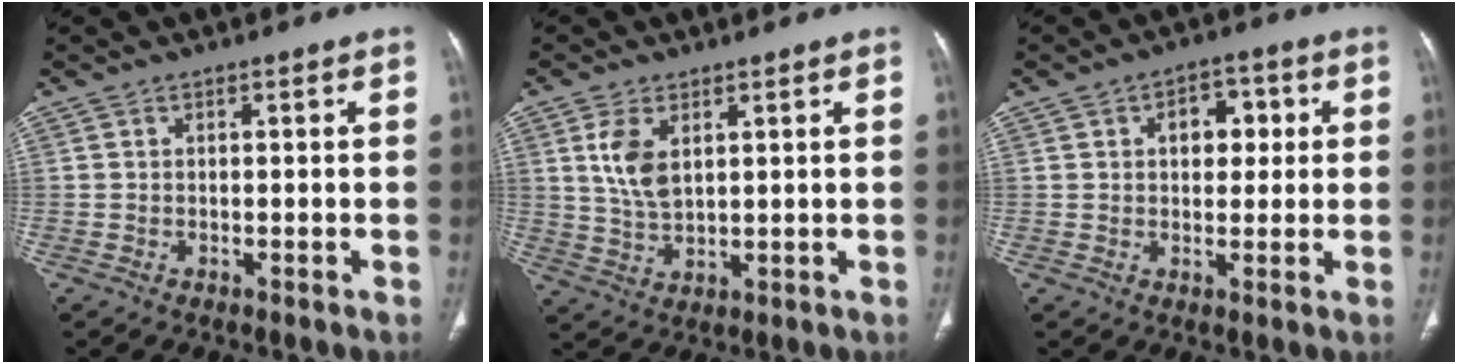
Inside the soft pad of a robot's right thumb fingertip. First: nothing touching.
{"total": 7.3, "force": [2.4, 4.1, 5.6], "torque": [-0.109, -0.008, 0.053]}
{"total": 6.9, "force": [1.4, 4.8, 4.8], "torque": [-0.034, 0.009, 0.018]}